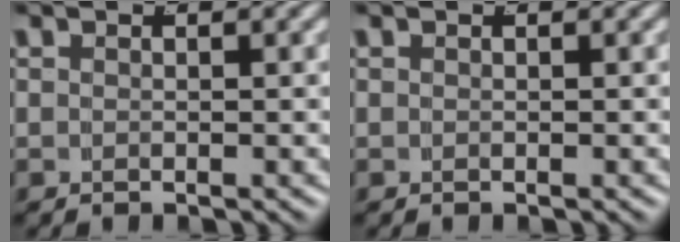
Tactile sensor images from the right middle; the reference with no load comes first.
{"total": 0.0}